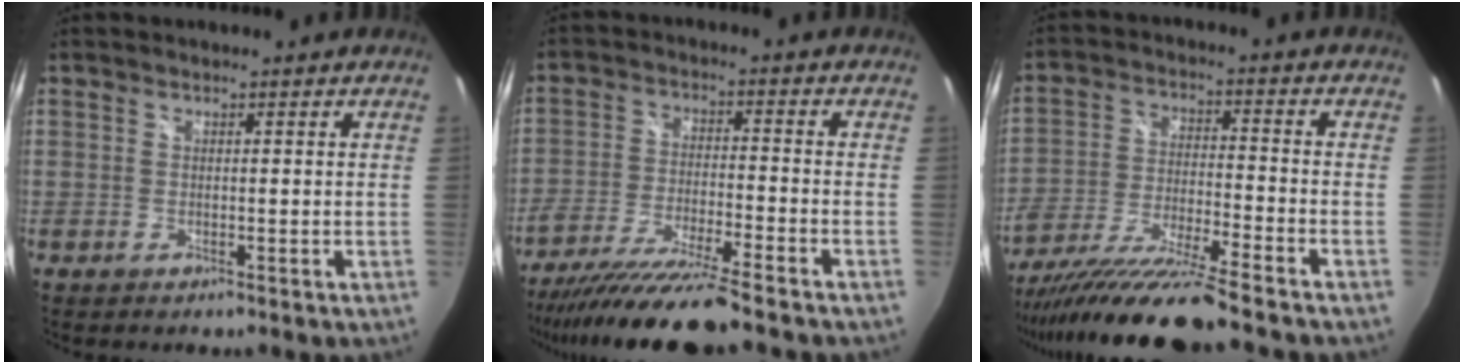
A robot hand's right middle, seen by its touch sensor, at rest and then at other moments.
{"total": 14.3, "force": [-12.4, -0.8, 7.0], "torque": [-0.150, -0.030, -0.218]}
{"total": 15.6, "force": [-13.4, -1.0, 8.0], "torque": [-0.163, -0.036, -0.243]}